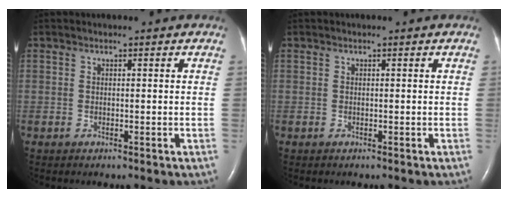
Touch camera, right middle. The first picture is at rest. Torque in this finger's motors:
{"motor_torque": [0.00, 0.00, 0.00, 0.01]}